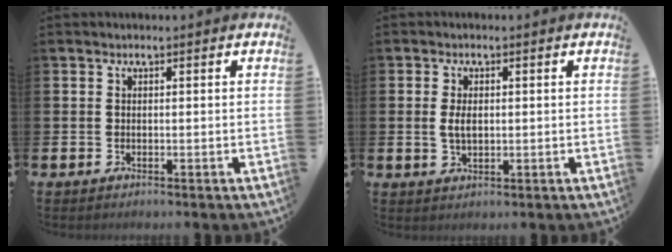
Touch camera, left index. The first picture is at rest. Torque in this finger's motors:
{"motor_torque": [0.70, 0.30, 0.05, 0.12]}